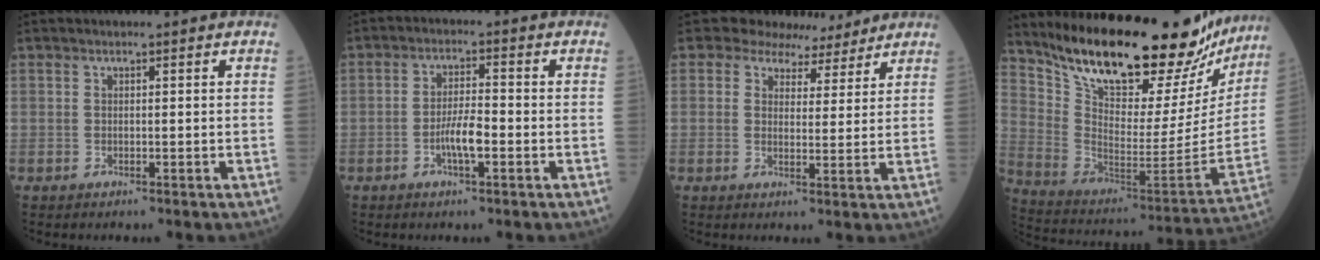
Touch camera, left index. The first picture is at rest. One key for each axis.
{"total": 4.3, "fx": -1.7, "fy": 0.8, "fz": 3.9, "tx": -0.069, "ty": 0.001, "tz": -0.034}
{"total": 6.1, "fx": 5.3, "fy": 3.1, "fz": 0.1, "tx": 0.011, "ty": 0.002, "tz": 0.062}
{"total": 29.1, "fx": 25.2, "fy": 7.3, "fz": 12.7, "tx": -0.208, "ty": -0.074, "tz": 0.356}